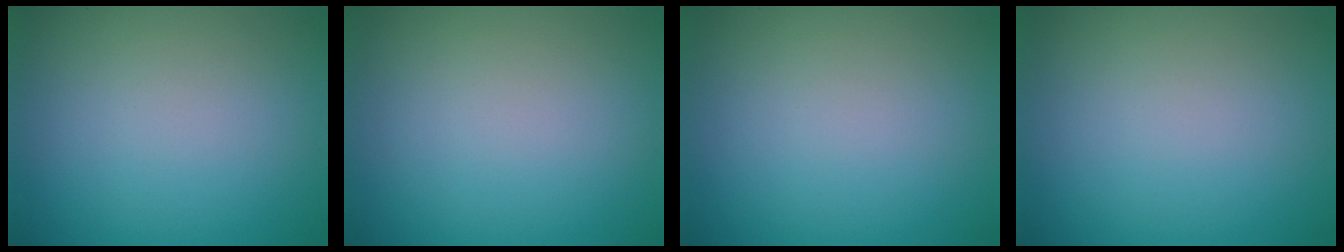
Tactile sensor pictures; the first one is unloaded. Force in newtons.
{"total": 0.0}
{"total": 0.0}
{"total": 0.0}